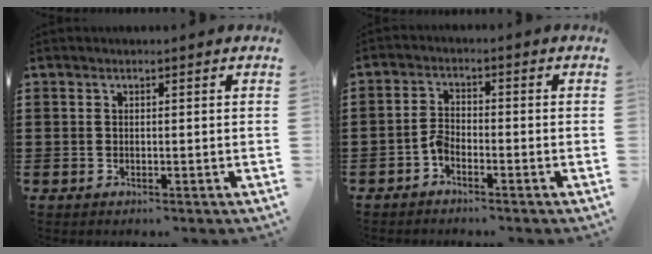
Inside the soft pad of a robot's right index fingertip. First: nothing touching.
{"total": 2.3, "force": [-1.6, 1.0, 1.3], "torque": [-0.042, 0.001, -0.038]}